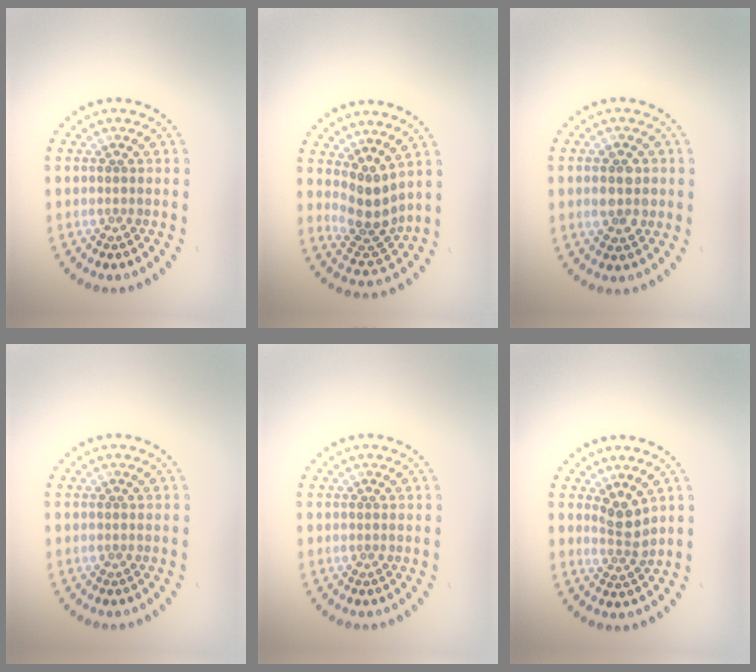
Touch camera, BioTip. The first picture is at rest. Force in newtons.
{"total": 3.5, "press": 2.7, "slide": 2.2}
{"total": 2.9, "press": 2.9, "slide": 0.1}
{"total": 0.0}
{"total": 0.0}
{"total": 2.4, "press": 1.8, "slide": 1.6}